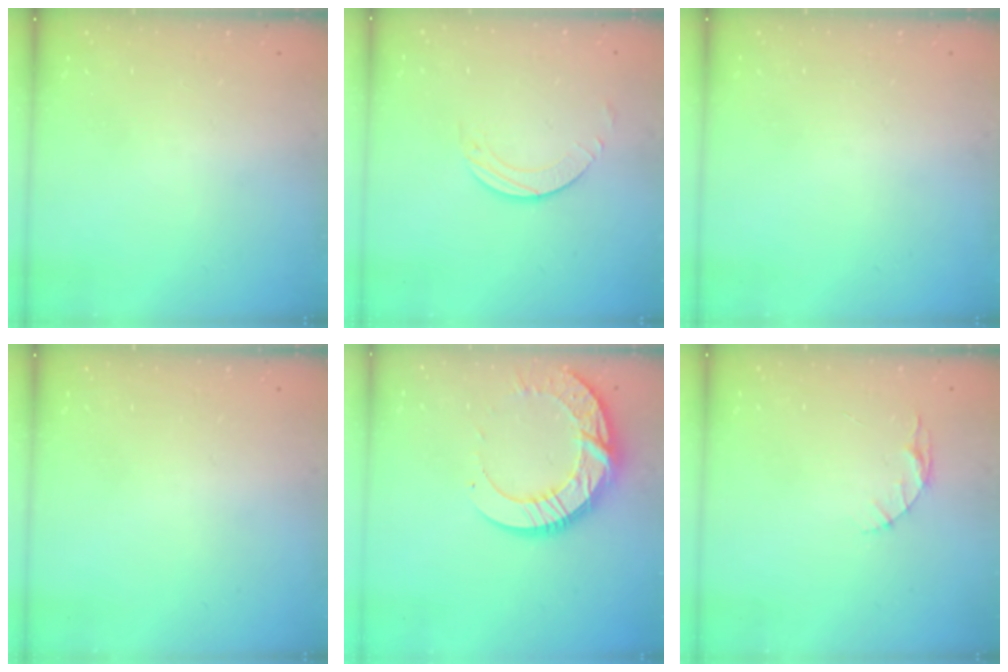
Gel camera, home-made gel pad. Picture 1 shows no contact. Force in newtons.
{"total": 1.9, "press": 1.9, "slide": 0.2}
{"total": 0.0}
{"total": 0.0}
{"total": 17.2, "press": 17.1, "slide": 1.6}
{"total": 3.3, "press": 3.3, "slide": 0.4}